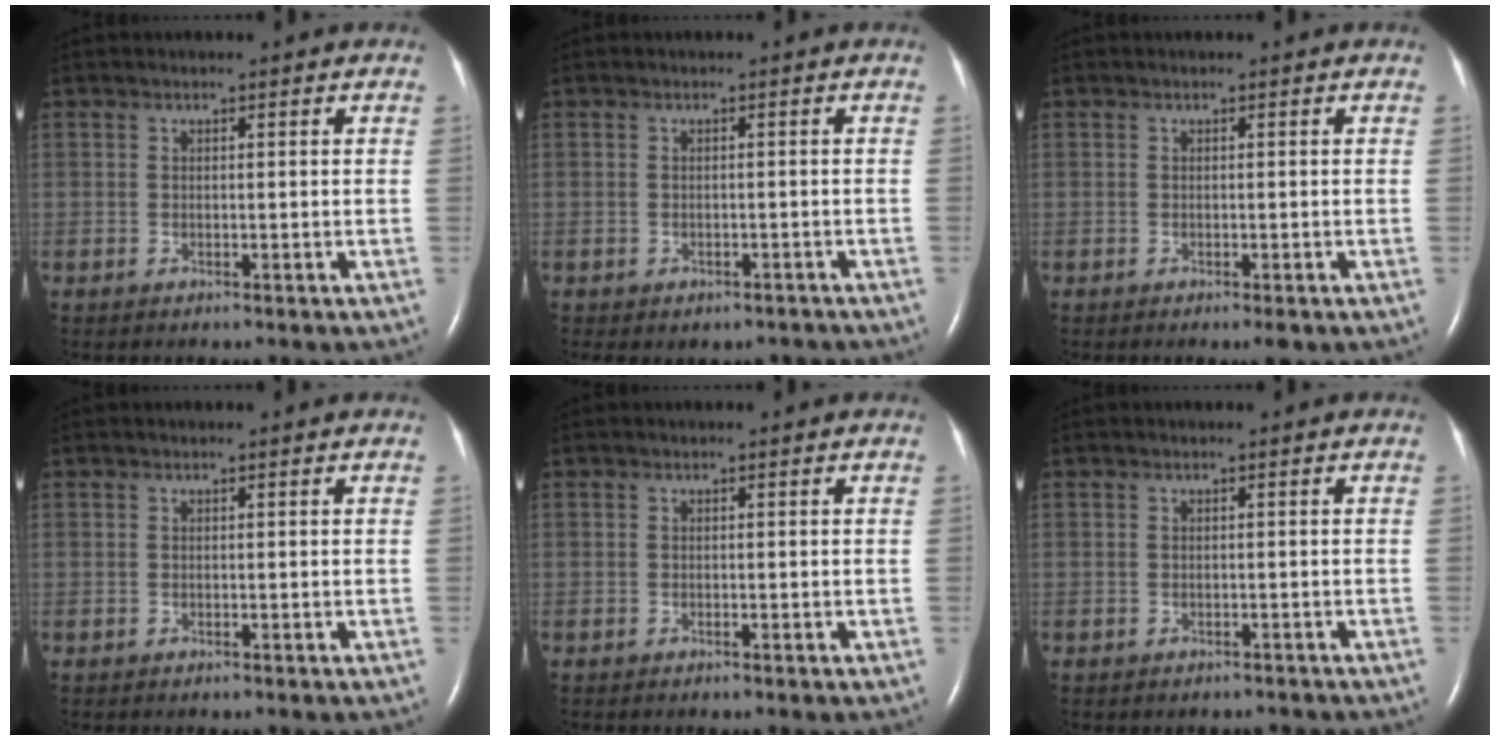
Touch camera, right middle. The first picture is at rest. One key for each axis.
{"total": 3.5, "fx": -2.7, "fy": 2.0, "fz": 0.9, "tx": -0.006, "ty": 0.008, "tz": -0.029}
{"total": 1.3, "fx": -0.7, "fy": 0.2, "fz": 1.0, "tx": -0.014, "ty": -0.004, "tz": -0.008}
{"total": 0.0}
{"total": 0.0}
{"total": 1.5, "fx": -1.3, "fy": 0.7, "fz": 0.1, "tx": -0.006, "ty": 0.000, "tz": -0.017}